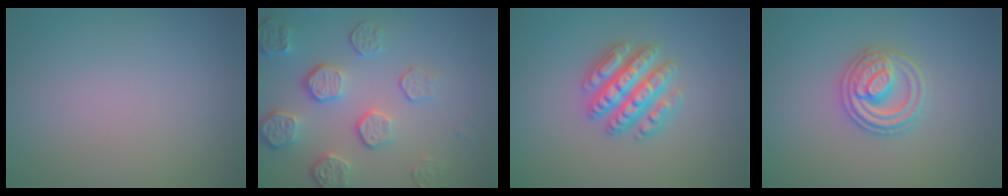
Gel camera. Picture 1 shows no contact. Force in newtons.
{"total": 5.6, "press": 3.9, "slide": 4.0}
{"total": 4.7, "press": 4.7, "slide": 0.8}
{"total": 3.3, "press": 3.2, "slide": 0.6}